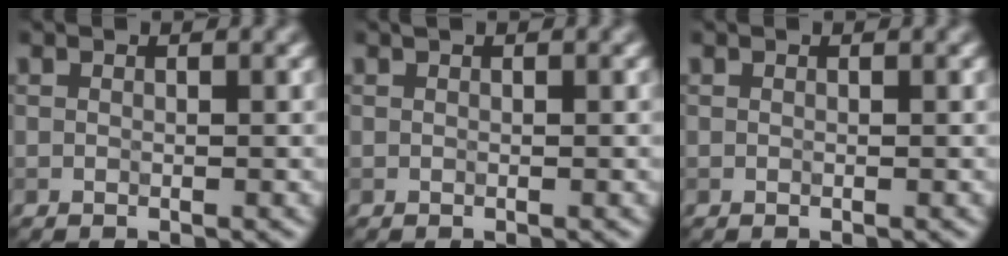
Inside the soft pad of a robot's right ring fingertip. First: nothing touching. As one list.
[{"total": 0.0}, {"total": 0.0}]